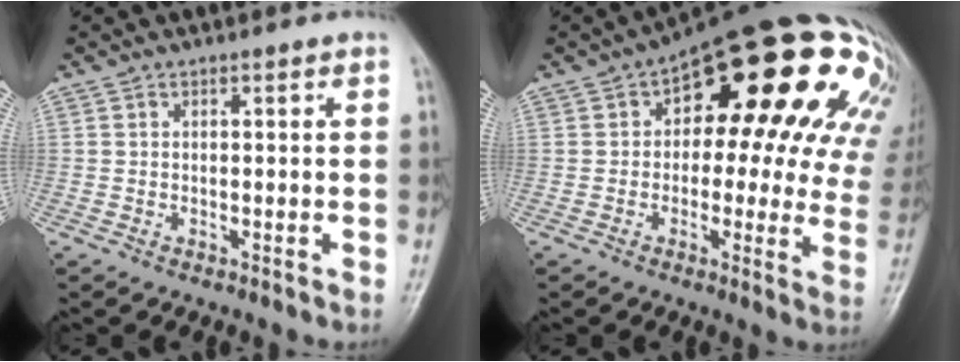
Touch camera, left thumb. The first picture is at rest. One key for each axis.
{"total": 27.3, "fx": 9.9, "fy": 12.7, "fz": 22.1, "tx": -0.221, "ty": 0.040, "tz": 0.133}